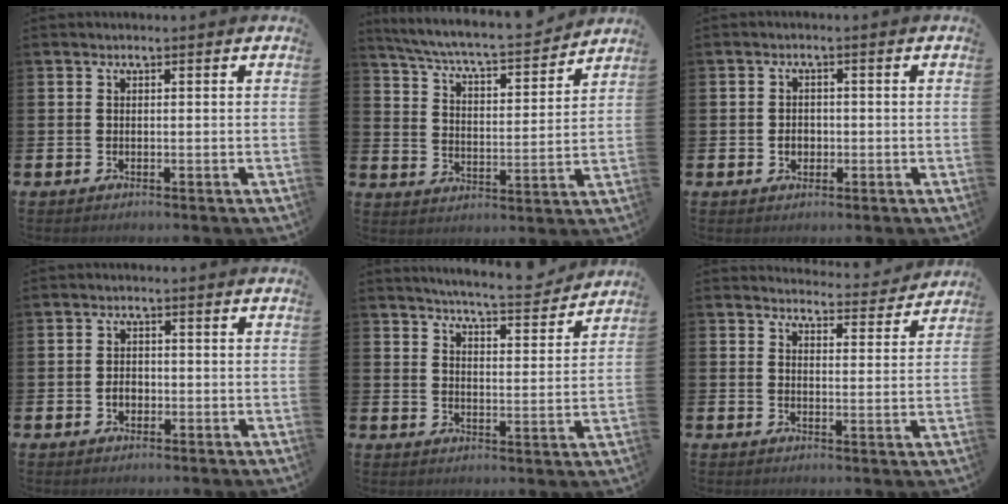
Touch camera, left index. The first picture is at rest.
{"total": 6.6, "force": [6.2, 0.5, 2.2], "torque": [-0.075, -0.050, 0.101]}
{"total": 1.9, "force": [-0.3, 1.6, 1.0], "torque": [-0.007, 0.002, -0.012]}
{"total": 1.9, "force": [-0.5, 1.4, 1.1], "torque": [-0.009, 0.000, -0.015]}
{"total": 6.1, "force": [6.0, 0.0, 1.1], "torque": [-0.032, -0.043, 0.102]}
{"total": 3.9, "force": [3.8, 0.5, 0.1], "torque": [-0.003, -0.033, 0.064]}